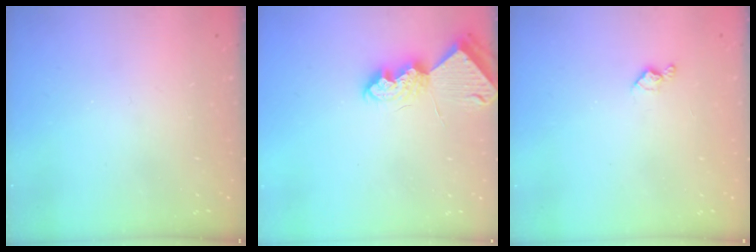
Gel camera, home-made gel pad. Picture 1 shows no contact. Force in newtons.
{"total": 8.3, "press": 8.3, "slide": 0.3}
{"total": 4.0, "press": 3.9, "slide": 0.6}